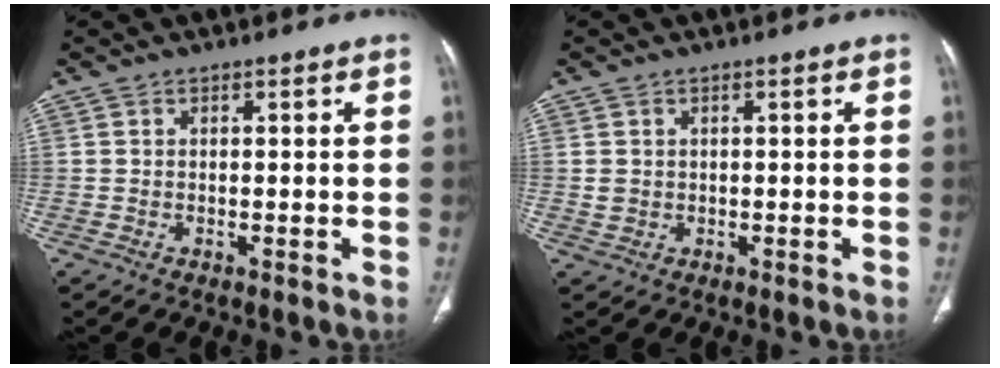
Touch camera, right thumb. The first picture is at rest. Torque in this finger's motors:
{"motor_torque": [-0.27, -0.26, -0.17, 0.10, -0.05]}